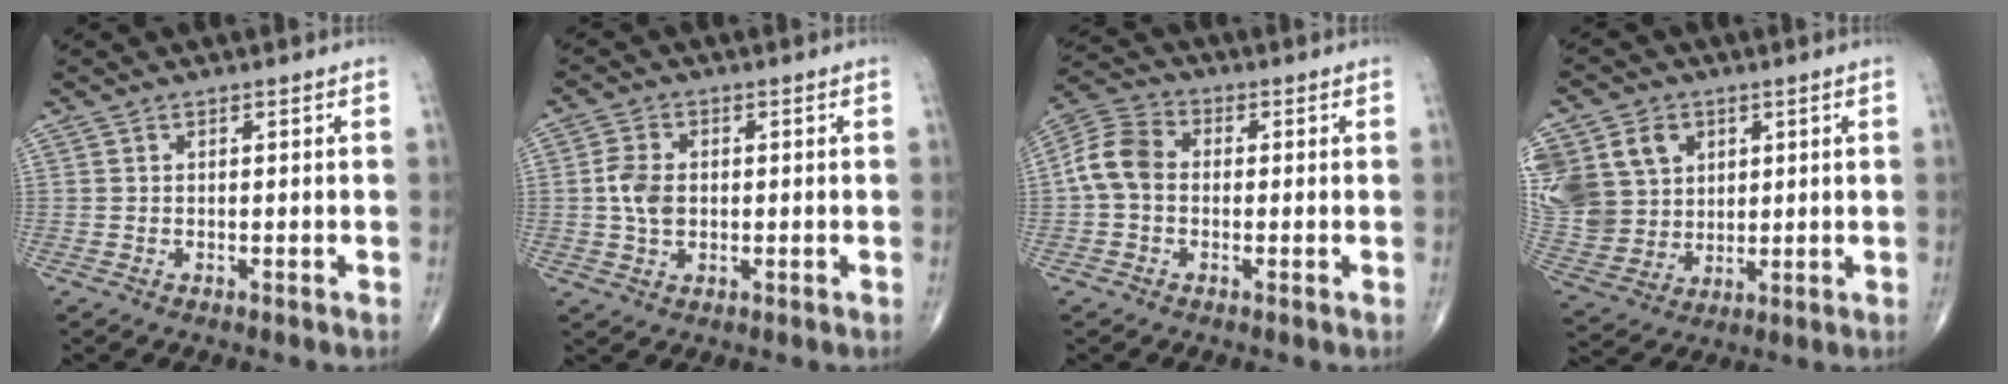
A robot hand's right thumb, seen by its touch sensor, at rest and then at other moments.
{"total": 5.4, "force": [0.0, 3.7, 3.8], "torque": [-0.072, 0.003, -0.002]}
{"total": 7.8, "force": [-0.3, 5.9, 5.1], "torque": [-0.096, 0.025, -0.019]}
{"total": 21.4, "force": [6.3, 17.5, 10.6], "torque": [-0.254, 0.029, 0.144]}